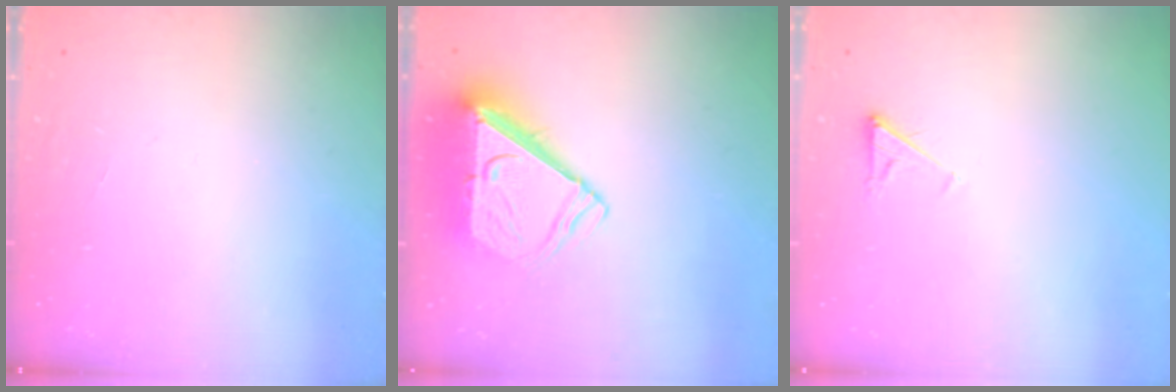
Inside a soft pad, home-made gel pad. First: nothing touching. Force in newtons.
{"total": 9.4, "press": 9.3, "slide": 1.4}
{"total": 2.9, "press": 2.9, "slide": 0.5}